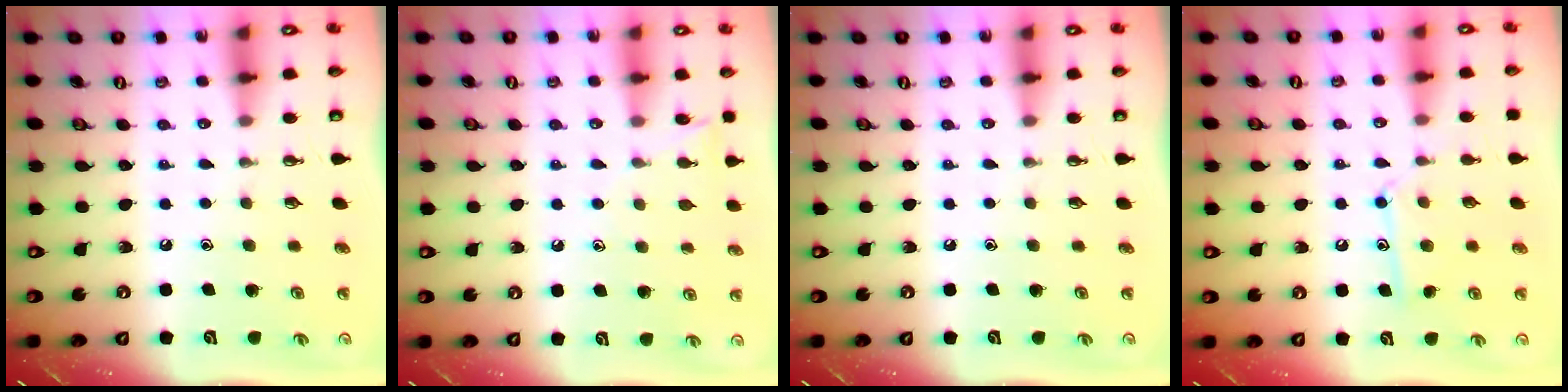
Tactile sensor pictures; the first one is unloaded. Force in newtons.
{"total": 5.7, "press": 5.6, "slide": 0.6}
{"total": 0.0}
{"total": 10.8, "press": 10.7, "slide": 0.7}